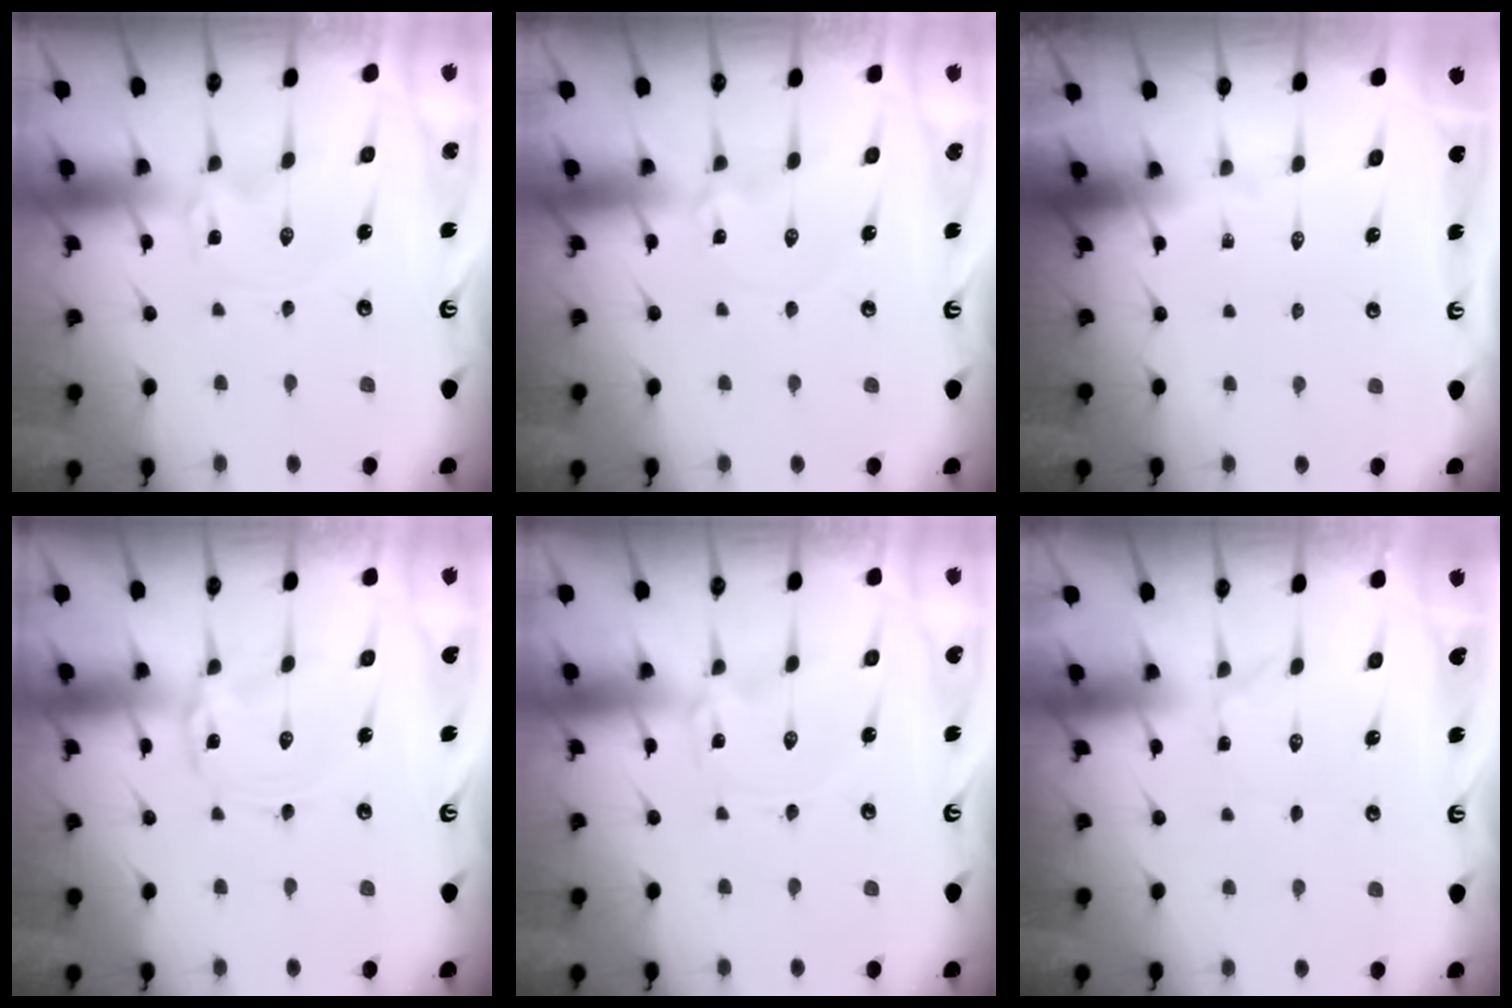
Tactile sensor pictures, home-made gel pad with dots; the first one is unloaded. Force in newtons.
{"total": 1.8, "press": 1.7, "slide": 0.3}
{"total": 0.0}
{"total": 1.5, "press": 1.5, "slide": 0.1}
{"total": 0.0}
{"total": 1.4, "press": 1.4, "slide": 0.3}